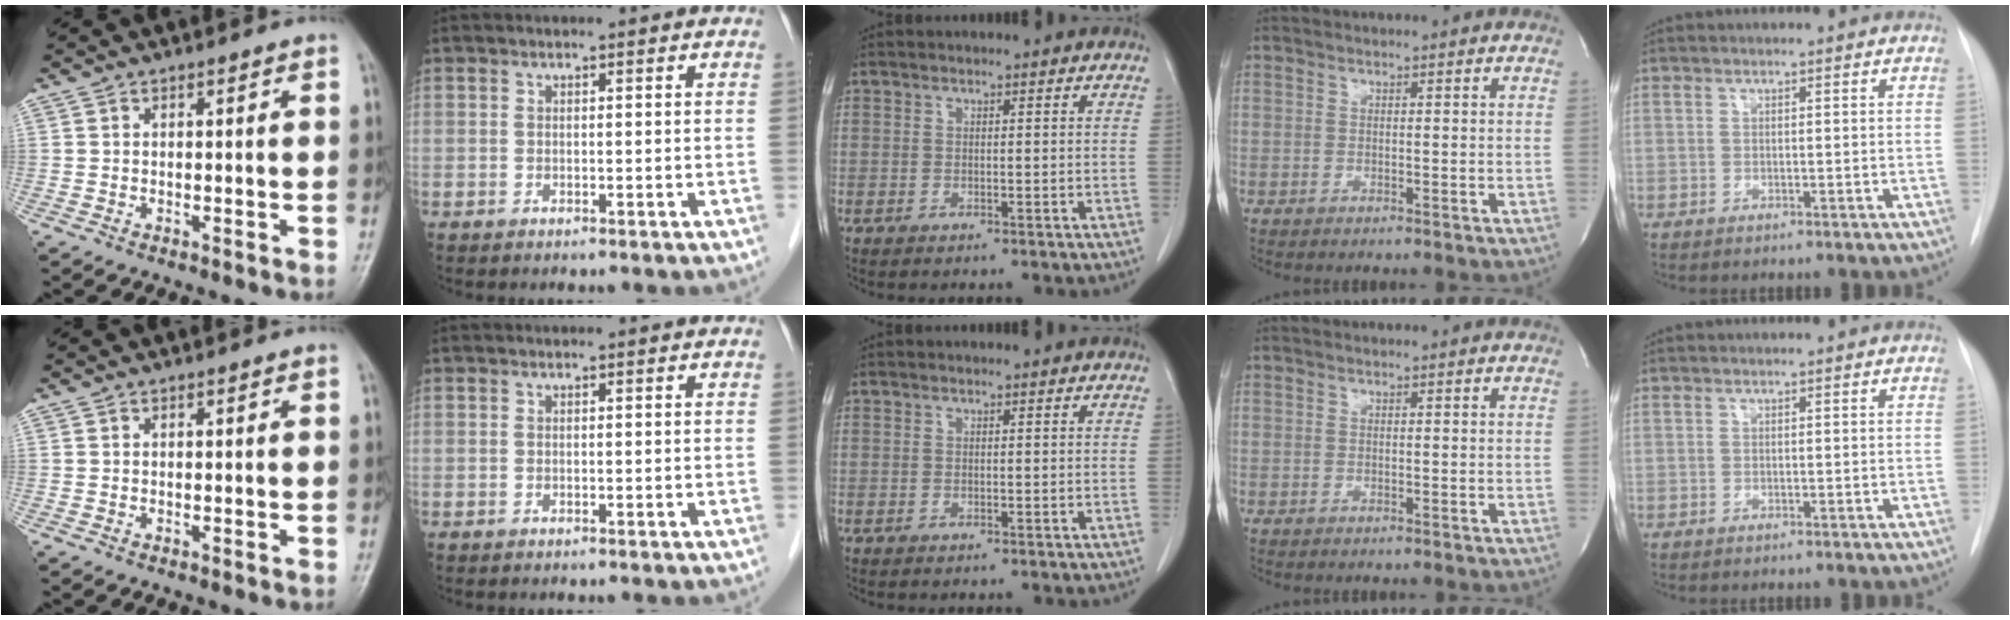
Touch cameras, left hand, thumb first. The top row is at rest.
{}